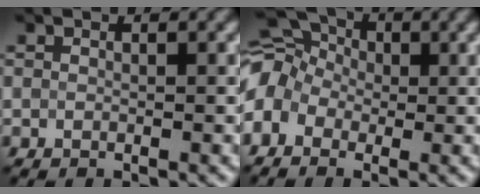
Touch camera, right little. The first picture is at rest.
{"total": 7.3, "force": [-0.1, 5.8, 4.5], "torque": [-0.093, 0.030, -0.041]}